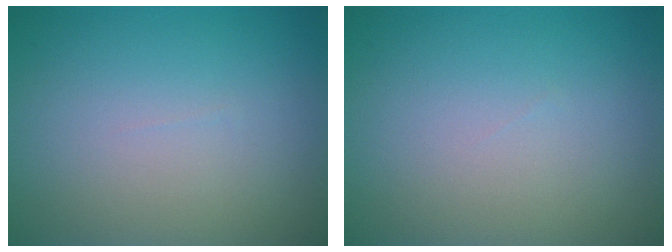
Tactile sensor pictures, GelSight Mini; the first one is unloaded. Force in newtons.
{"total": 0.0}